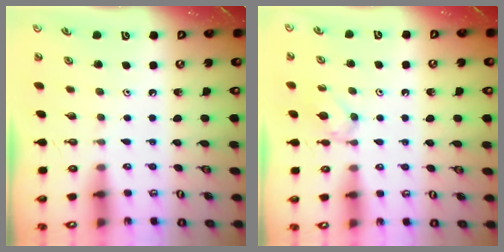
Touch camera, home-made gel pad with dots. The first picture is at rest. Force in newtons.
{"total": 3.4, "press": 3.3, "slide": 0.7}